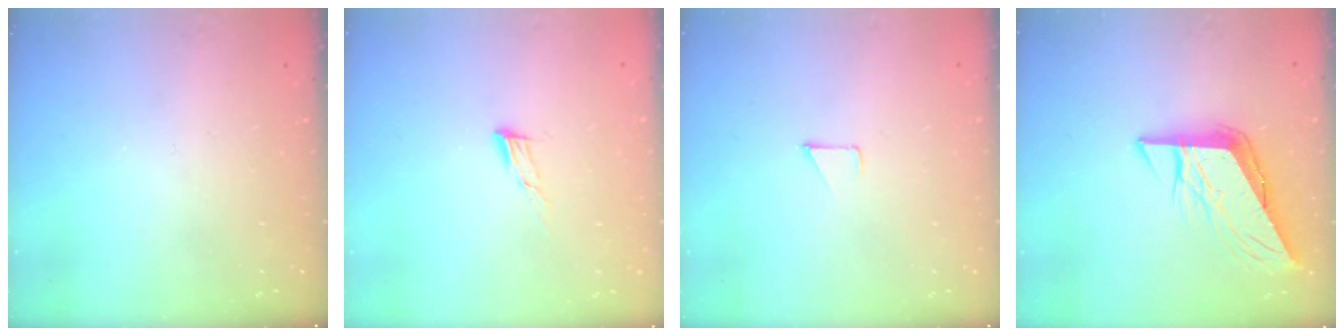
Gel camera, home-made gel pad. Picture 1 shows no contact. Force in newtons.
{"total": 6.6, "press": 6.6, "slide": 1.0}
{"total": 2.9, "press": 2.8, "slide": 0.3}
{"total": 9.2, "press": 9.1, "slide": 0.8}